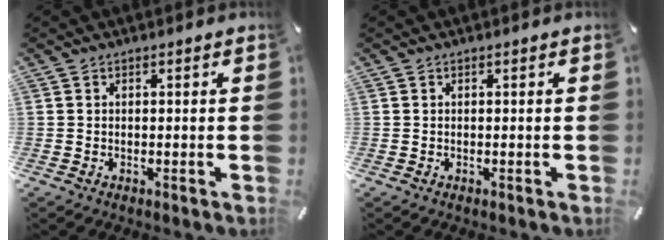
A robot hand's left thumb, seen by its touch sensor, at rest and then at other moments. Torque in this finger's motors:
{"motor_torque": [-0.12, 0.12, -0.04, 0.03, 0.00]}